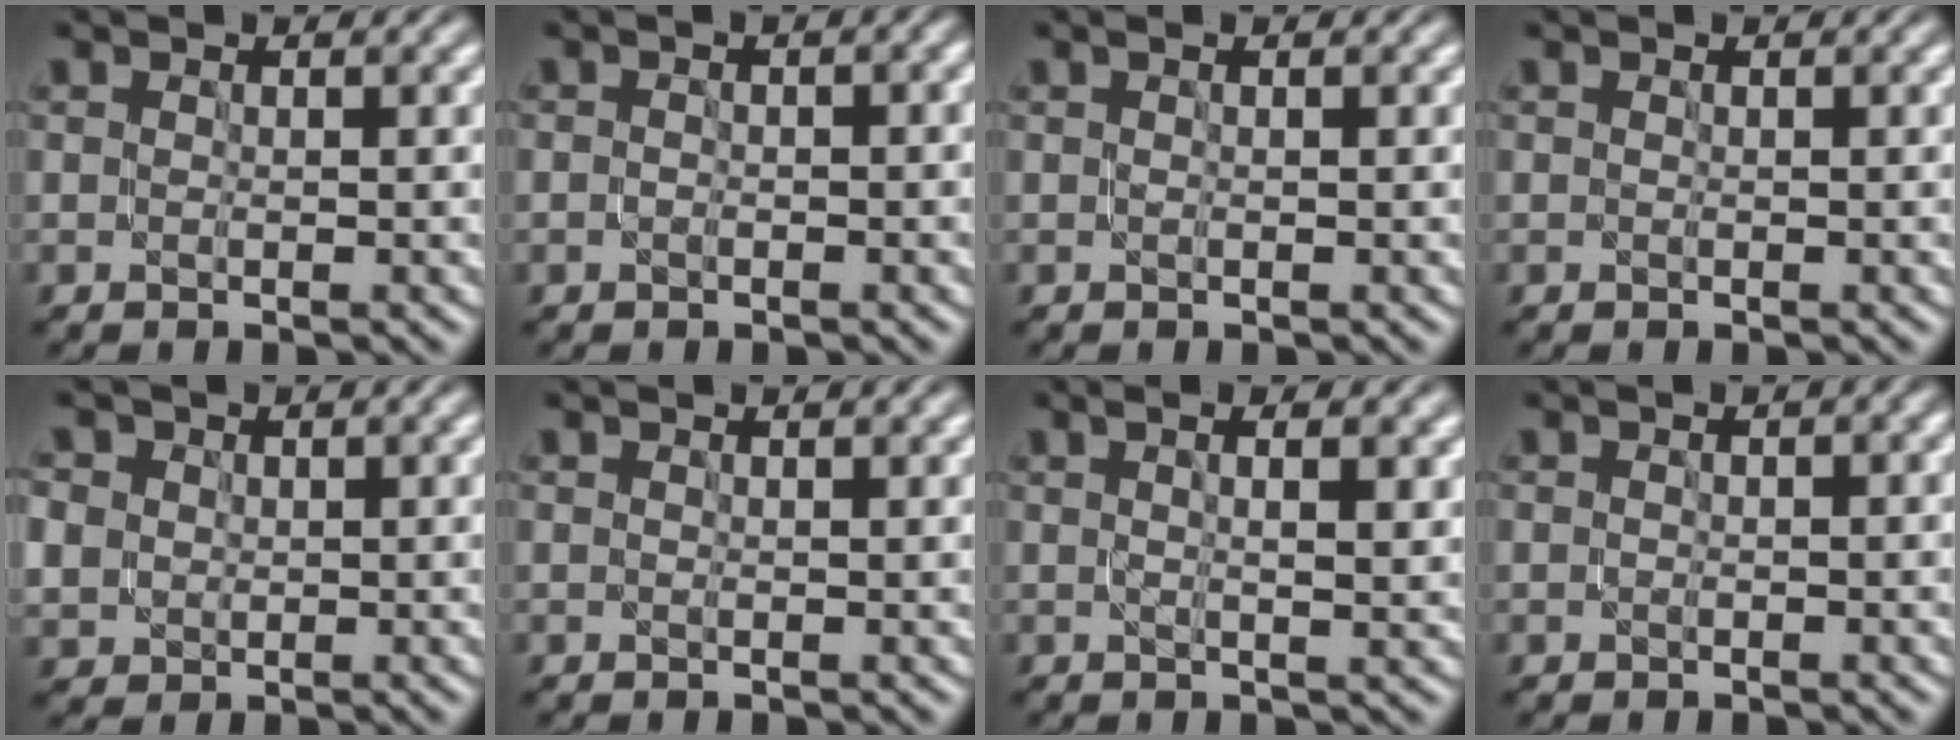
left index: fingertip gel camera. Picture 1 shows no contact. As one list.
[{"total": 1.4, "force": [-0.2, 0.7, 1.2], "torque": [-0.023, 0.001, -0.009]}, {"total": 0.5, "force": [0.2, 0.1, 0.5], "torque": [-0.012, 0.003, 0.000]}, {"total": 0.0}, {"total": 5.1, "force": [1.5, 4.4, 2.1], "torque": [-0.069, 0.019, 0.021]}, {"total": 0.7, "force": [0.5, 0.1, 0.5], "torque": [-0.008, 0.001, 0.008]}, {"total": 4.1, "force": [1.7, 1.5, 3.4], "torque": [-0.026, 0.010, 0.003]}, {"total": 1.1, "force": [-0.1, 0.4, 1.0], "torque": [-0.021, 0.003, -0.003]}]